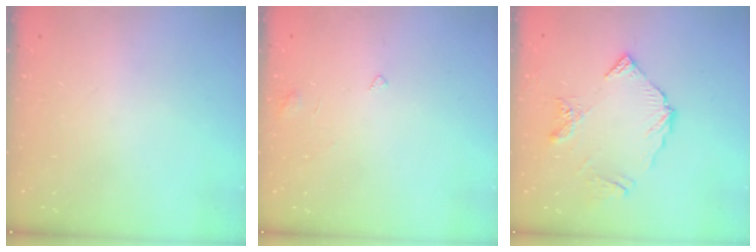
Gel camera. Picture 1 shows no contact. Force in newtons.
{"total": 3.3, "press": 3.3, "slide": 0.2}
{"total": 10.1, "press": 10.1, "slide": 1.1}